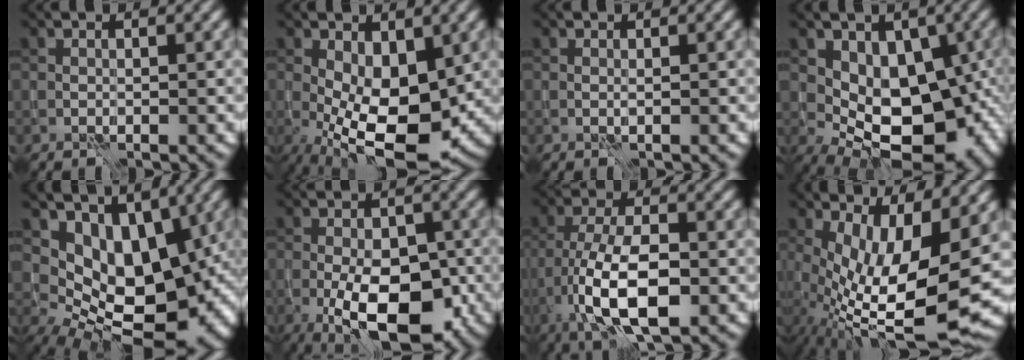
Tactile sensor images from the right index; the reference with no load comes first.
{"total": 8.6, "force": [-1.8, 4.1, 7.3], "torque": [-0.131, -0.006, -0.034]}
{"total": 0.0}
{"total": 10.8, "force": [0.1, 7.1, 8.2], "torque": [-0.094, -0.020, 0.008]}
{"total": 10.3, "force": [1.6, 6.6, 7.8], "torque": [-0.108, -0.023, 0.035]}
{"total": 9.9, "force": [-3.4, 4.6, 8.0], "torque": [-0.114, -0.007, -0.059]}
{"total": 8.2, "force": [-3.2, 3.2, 6.9], "torque": [-0.134, 0.000, -0.062]}
{"total": 12.2, "force": [-1.1, 3.8, 11.5], "torque": [-0.199, -0.024, -0.004]}